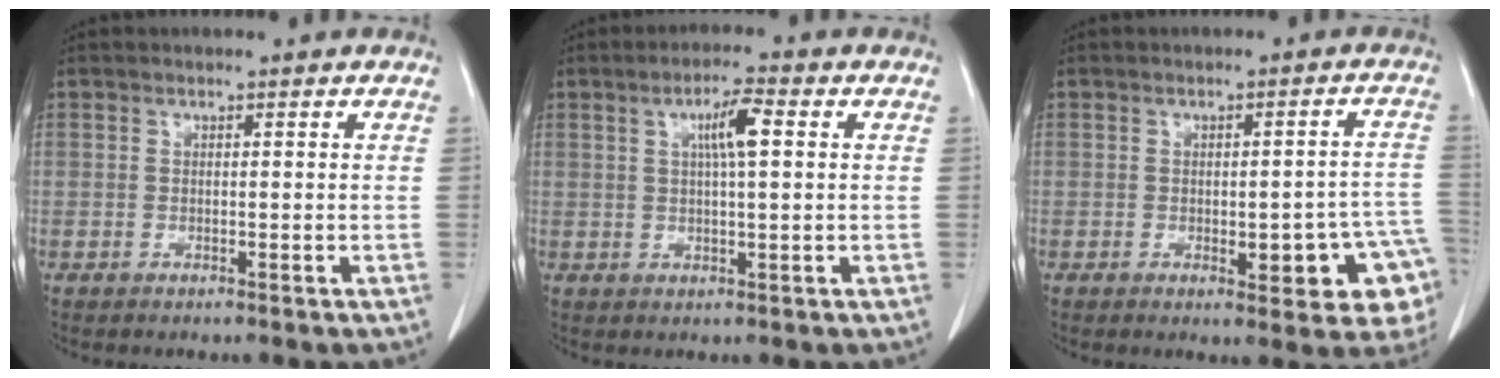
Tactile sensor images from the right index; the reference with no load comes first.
{"total": 5.1, "force": [1.4, 0.5, 4.8], "torque": [-0.086, 0.006, 0.024]}
{"total": 10.7, "force": [-4.1, 3.2, 9.3], "torque": [-0.063, 0.024, -0.042]}